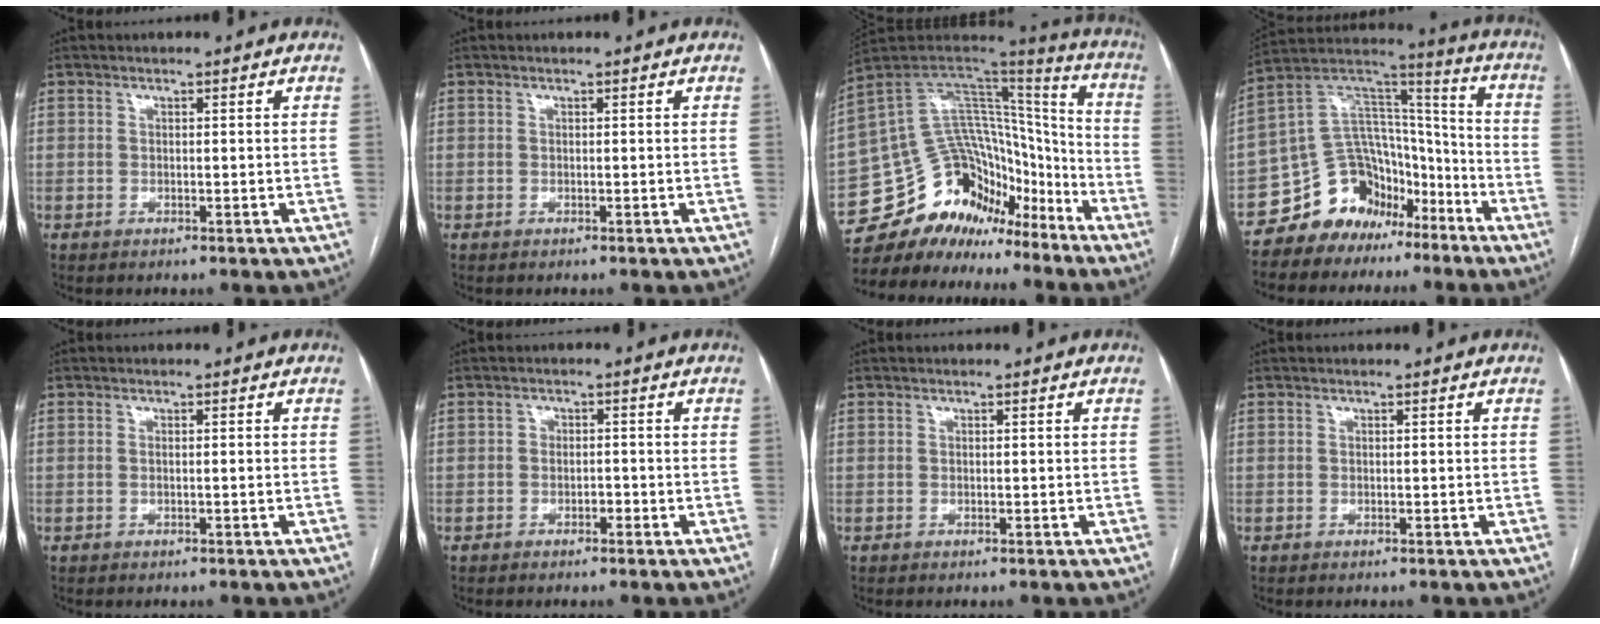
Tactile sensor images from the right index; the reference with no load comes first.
{"total": 0.0}
{"total": 19.1, "force": [-14.0, 10.9, 7.0], "torque": [-0.123, 0.091, -0.225]}
{"total": 13.6, "force": [-9.2, 9.1, 3.9], "torque": [-0.071, 0.089, -0.160]}
{"total": 0.6, "force": [-0.2, 0.0, 0.6], "torque": [-0.015, -0.001, -0.001]}
{"total": 1.3, "force": [-0.7, 0.8, 0.7], "torque": [-0.007, 0.005, -0.012]}
{"total": 0.0}
{"total": 0.0}